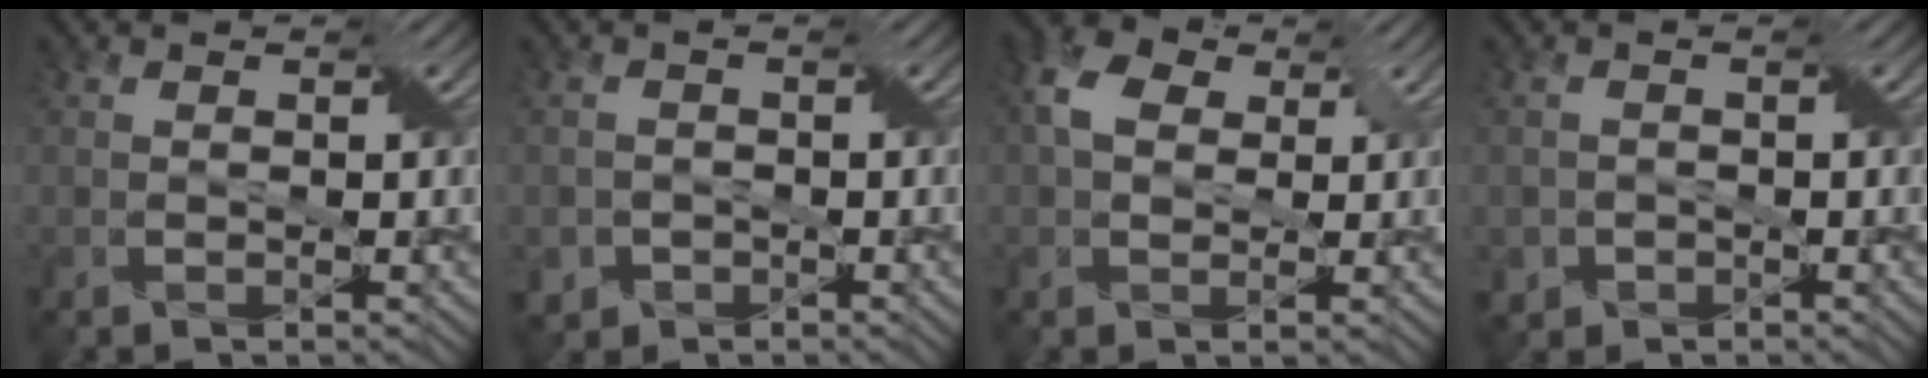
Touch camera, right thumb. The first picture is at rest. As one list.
[{"total": 2.4, "force": [-1.3, 2.0, 0.3], "torque": [-0.004, -0.002, -0.023]}, {"total": 5.0, "force": [1.4, 3.5, 3.4], "torque": [-0.079, 0.012, 0.019]}, {"total": 2.0, "force": [-1.0, 1.7, 0.1], "torque": [-0.005, -0.006, -0.018]}]